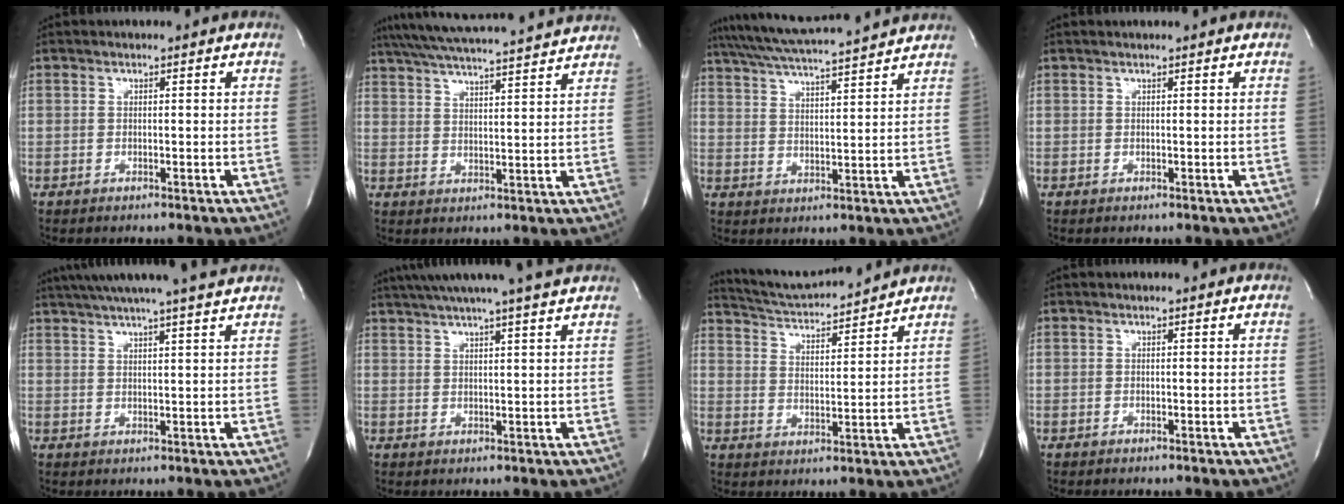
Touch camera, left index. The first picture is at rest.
{"total": 18.9, "force": [17.3, 0.5, 7.7], "torque": [-0.139, 0.015, 0.237]}
{"total": 15.0, "force": [13.5, -0.2, 6.6], "torque": [-0.126, 0.015, 0.198]}
{"total": 0.6, "force": [-0.6, -0.1, 0.1], "torque": [0.000, 0.003, -0.006]}
{"total": 14.4, "force": [12.6, -0.6, 6.9], "torque": [-0.121, 0.006, 0.169]}
{"total": 12.8, "force": [11.0, -1.1, 6.4], "torque": [-0.112, 0.005, 0.146]}
{"total": 11.1, "force": [10.6, 0.3, 3.2], "torque": [-0.062, 0.007, 0.171]}
{"total": 0.0}